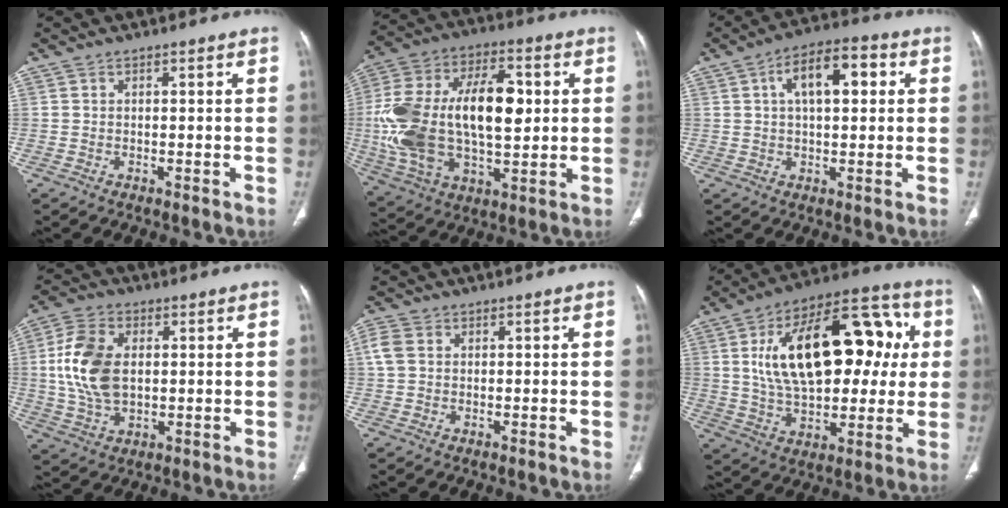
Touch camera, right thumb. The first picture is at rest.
{"total": 26.0, "force": [1.8, 13.9, 22.0], "torque": [-0.422, 0.007, 0.034]}
{"total": 10.2, "force": [2.6, 4.9, 8.5], "torque": [-0.123, 0.020, 0.033]}
{"total": 12.8, "force": [1.4, 8.0, 9.9], "torque": [-0.196, 0.002, 0.029]}
{"total": 3.6, "force": [0.8, 2.9, 2.1], "torque": [-0.050, 0.009, 0.012]}
{"total": 27.3, "force": [4.9, 14.5, 22.7], "torque": [-0.331, 0.025, 0.078]}